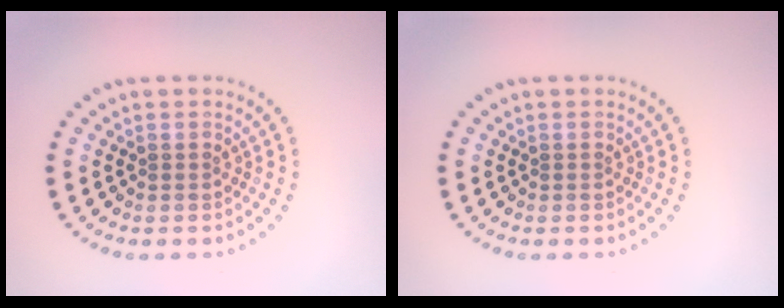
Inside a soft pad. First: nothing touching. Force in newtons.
{"total": 0.0}